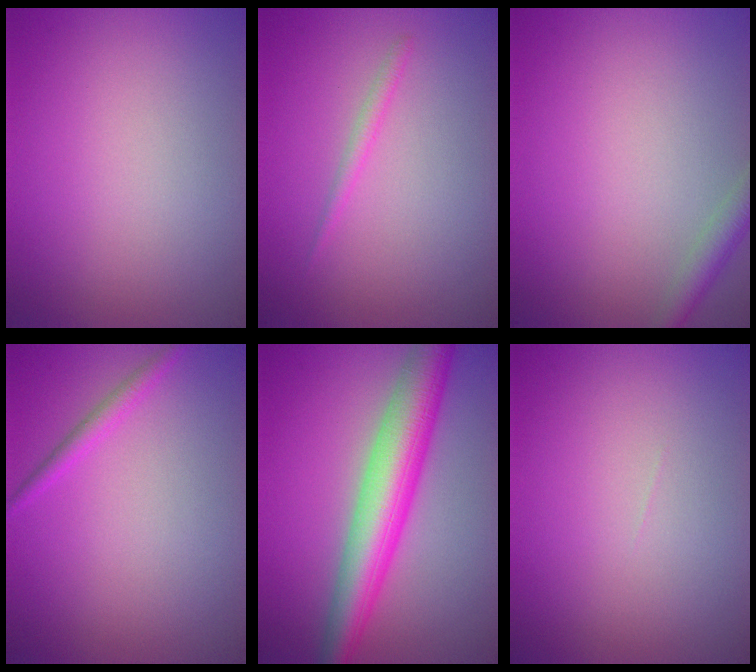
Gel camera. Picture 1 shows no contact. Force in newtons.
{"total": 1.0, "press": 1.0, "slide": 0.1}
{"total": 2.0, "press": 2.0, "slide": 0.1}
{"total": 1.4, "press": 1.4, "slide": 0.1}
{"total": 7.5, "press": 7.5, "slide": 0.1}
{"total": 0.0}